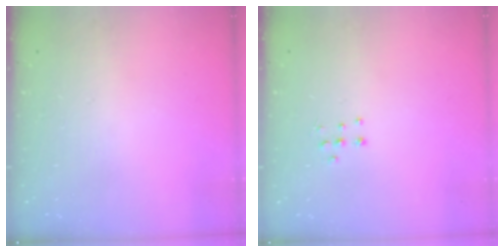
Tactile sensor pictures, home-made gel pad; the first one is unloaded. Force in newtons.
{"total": 4.6, "press": 4.5, "slide": 0.7}